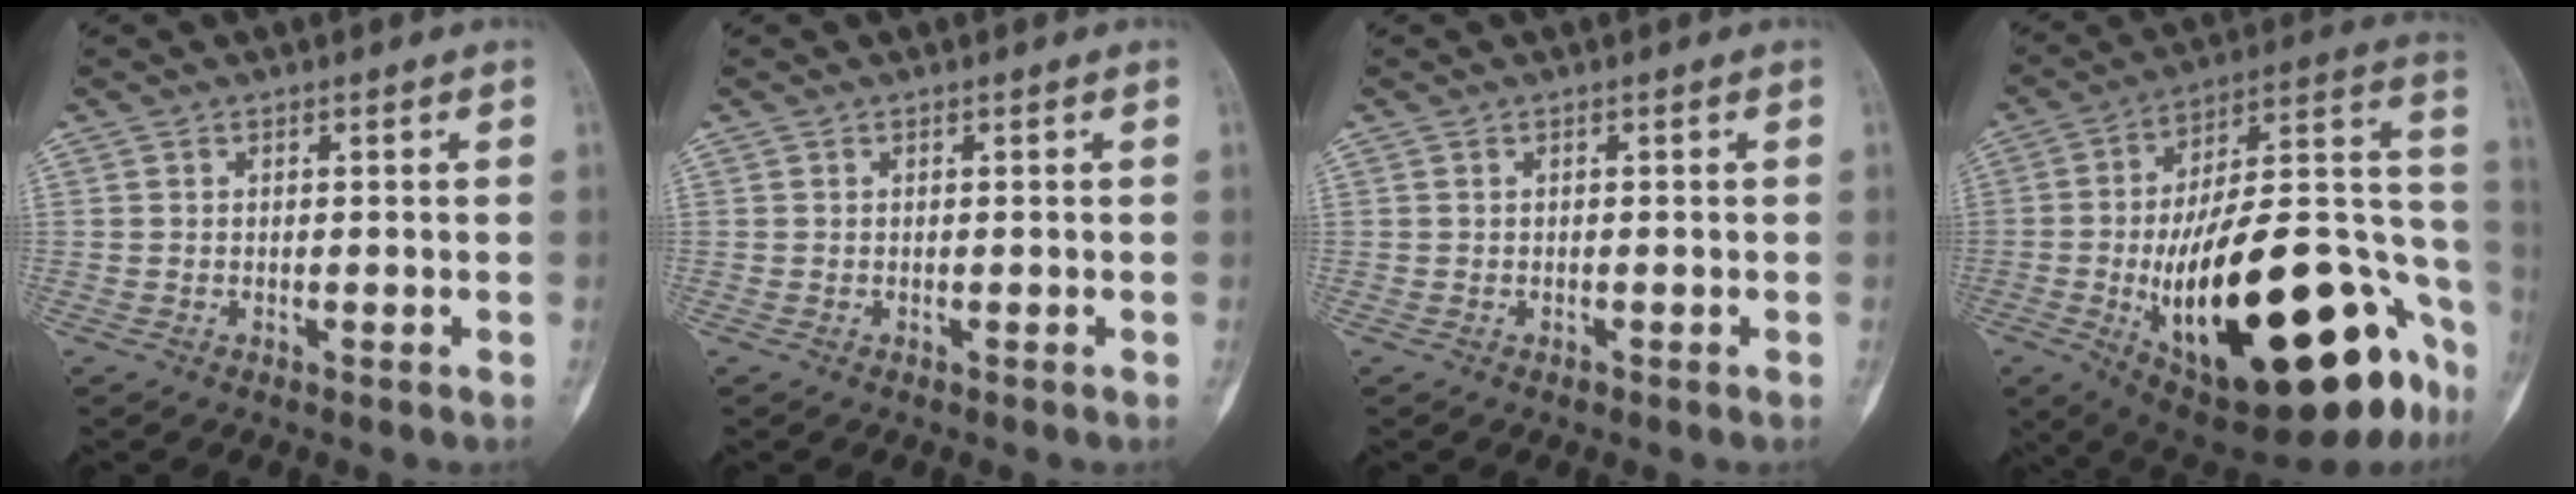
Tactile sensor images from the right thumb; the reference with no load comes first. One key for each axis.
{"total": 0.0}
{"total": 0.0}
{"total": 38.1, "fx": -13.7, "fy": 14.0, "fz": 32.7, "tx": -0.414, "ty": 0.048, "tz": -0.194}